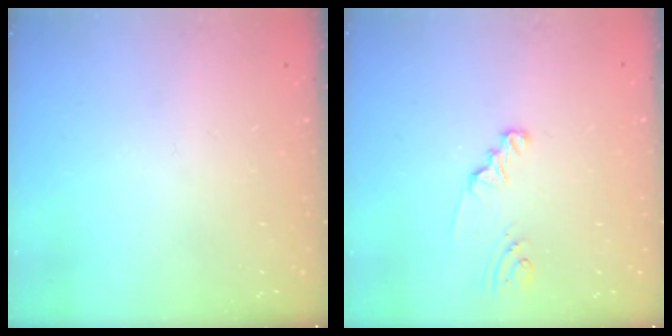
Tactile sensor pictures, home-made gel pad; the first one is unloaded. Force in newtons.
{"total": 1.9, "press": 1.9, "slide": 0.3}